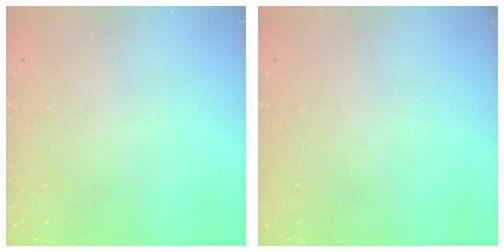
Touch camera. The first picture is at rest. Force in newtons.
{"total": 0.0}